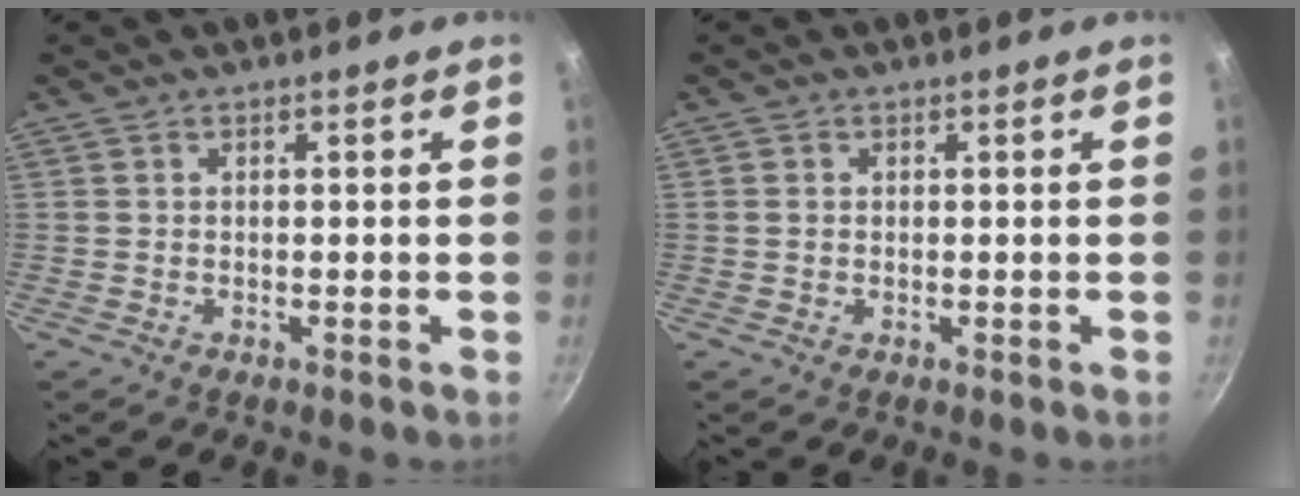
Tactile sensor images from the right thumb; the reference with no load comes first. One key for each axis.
{"total": 0.9, "fx": 0.1, "fy": 0.8, "fz": 0.4, "tx": -0.006, "ty": 0.003, "tz": 0.001}